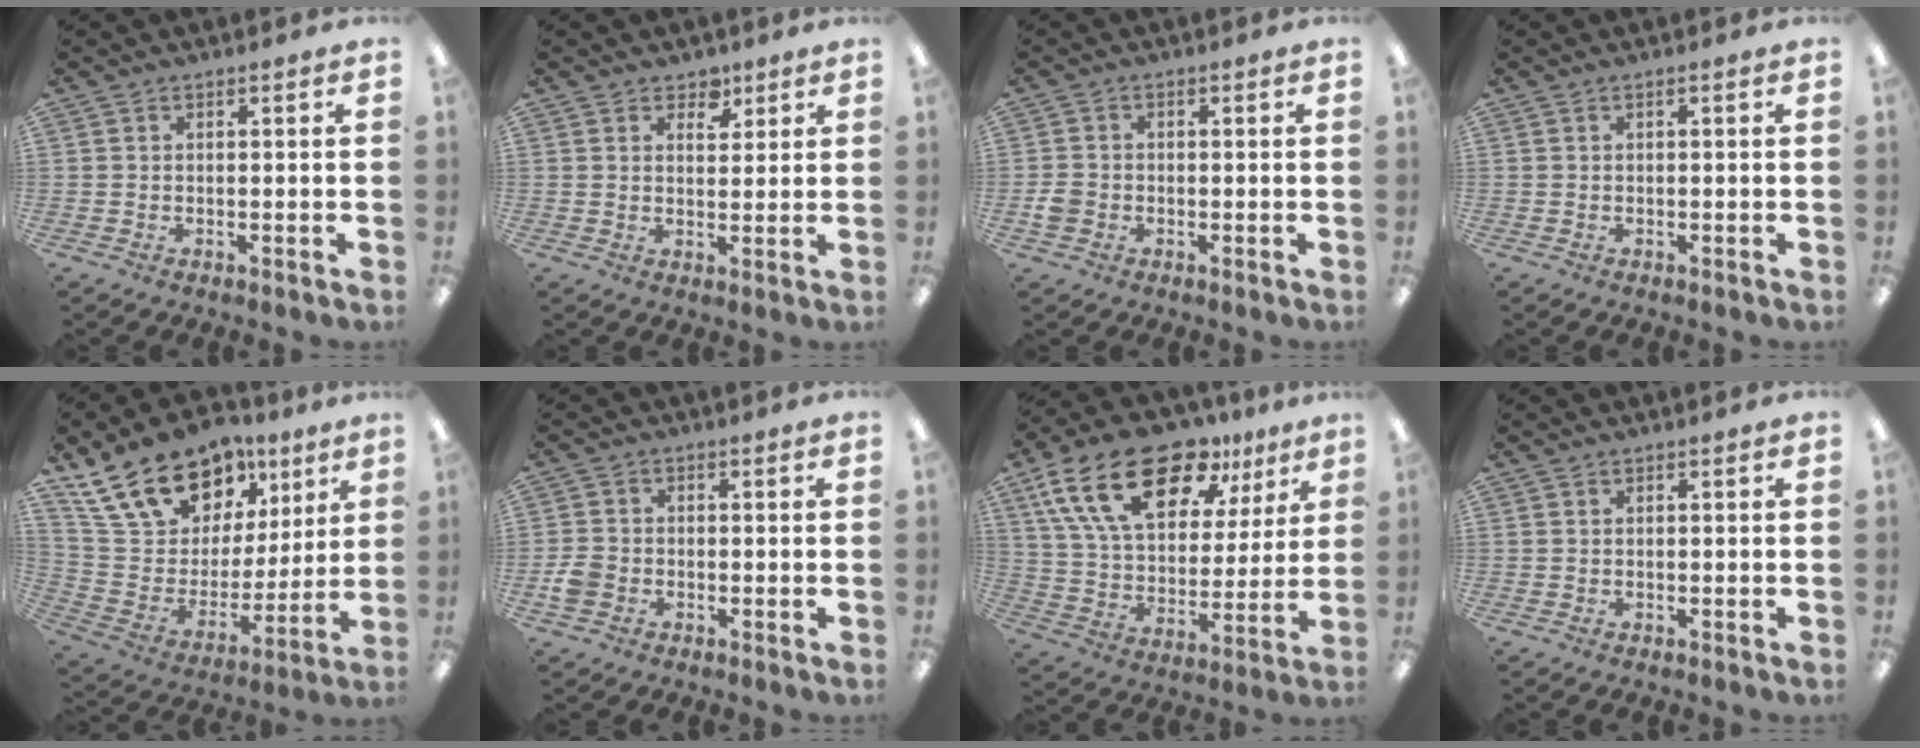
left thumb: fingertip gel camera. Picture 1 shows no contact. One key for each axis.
{"total": 4.5, "fx": 3.2, "fy": 2.9, "fz": 1.4, "tx": -0.006, "ty": -0.016, "tz": 0.052}
{"total": 3.2, "fx": -1.0, "fy": 2.8, "fz": 1.2, "tx": -0.010, "ty": 0.005, "tz": -0.020}
{"total": 0.0}
{"total": 21.5, "fx": 14.8, "fy": 12.6, "fz": 9.1, "tx": -0.178, "ty": -0.078, "tz": 0.281}
{"total": 4.3, "fx": -1.6, "fy": 3.5, "fz": 1.9, "tx": -0.019, "ty": 0.010, "tz": -0.027}
{"total": 22.9, "fx": 13.9, "fy": 11.6, "fz": 14.0, "tx": -0.246, "ty": -0.067, "tz": 0.245}
{"total": 0.0}